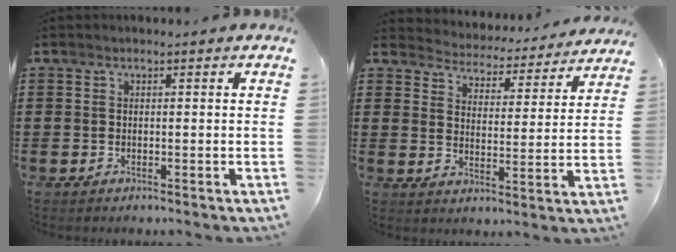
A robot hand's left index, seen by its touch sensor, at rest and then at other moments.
{"total": 4.4, "force": [4.4, 0.1, -0.4], "torque": [-0.023, -0.040, 0.072]}